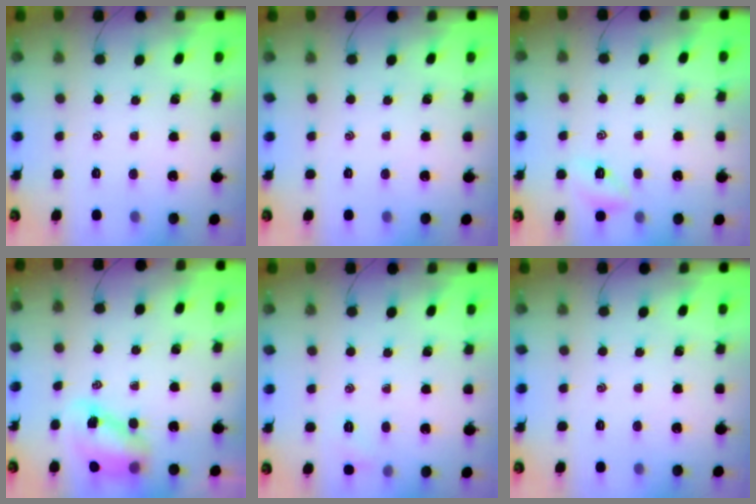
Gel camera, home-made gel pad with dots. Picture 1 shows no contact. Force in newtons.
{"total": 0.0}
{"total": 4.5, "press": 4.2, "slide": 1.4}
{"total": 7.8, "press": 7.5, "slide": 2.0}
{"total": 3.8, "press": 3.6, "slide": 1.1}
{"total": 0.0}